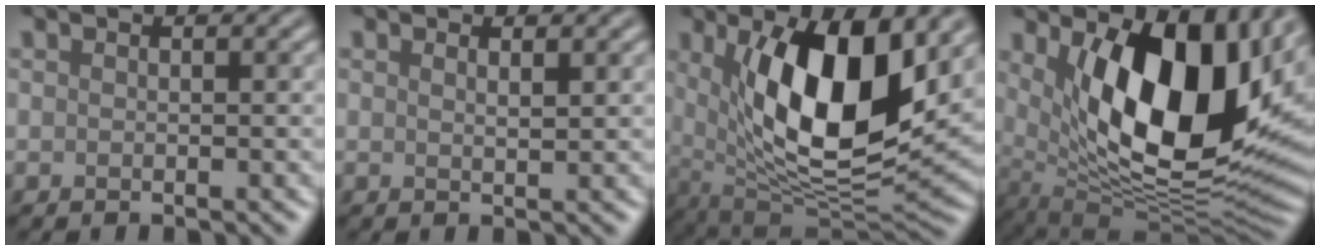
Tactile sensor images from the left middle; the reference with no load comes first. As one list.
[{"total": 0.9, "force": [0.7, 0.2, 0.5], "torque": [-0.008, -0.002, 0.011]}, {"total": 12.3, "force": [2.9, 4.9, 10.9], "torque": [-0.182, -0.018, 0.054]}, {"total": 14.6, "force": [3.6, 7.1, 12.3], "torque": [-0.171, -0.026, 0.063]}]